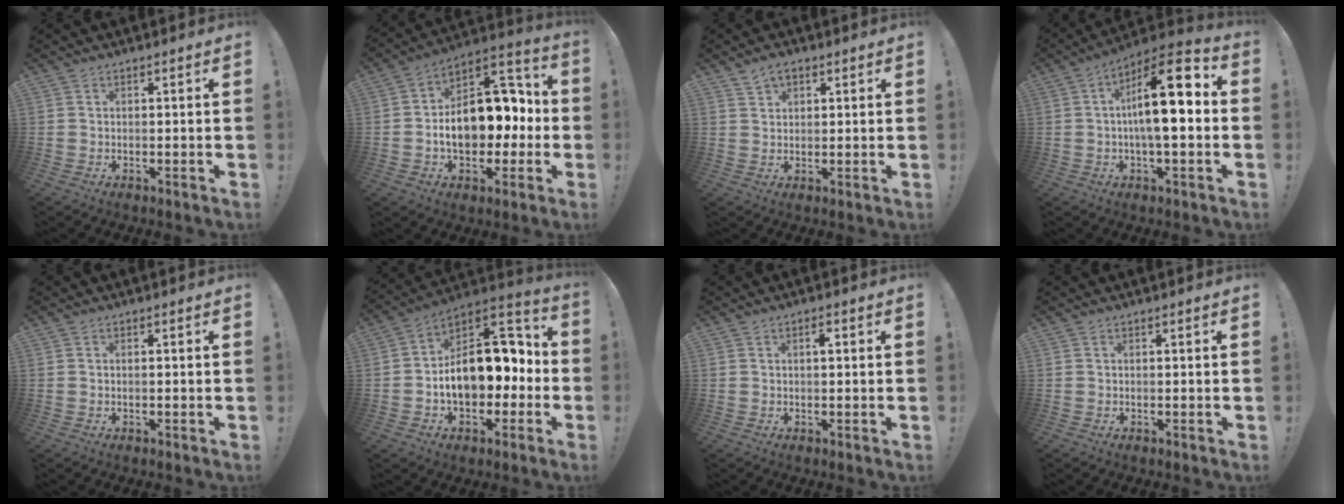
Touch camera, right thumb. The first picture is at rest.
{"total": 18.1, "force": [-2.2, 12.0, 13.3], "torque": [-0.186, 0.021, -0.027]}
{"total": 3.7, "force": [2.3, 2.3, 1.8], "torque": [-0.026, -0.009, 0.042]}
{"total": 16.9, "force": [0.9, 5.5, 15.9], "torque": [-0.247, -0.005, 0.005]}
{"total": 0.7, "force": [-0.4, -0.2, 0.5], "torque": [-0.013, 0.000, -0.007]}
{"total": 19.2, "force": [-1.5, 12.7, 14.4], "torque": [-0.195, 0.013, -0.013]}
{"total": 1.4, "force": [0.2, 0.5, 1.3], "torque": [-0.008, -0.002, -0.003]}
{"total": 0.0}